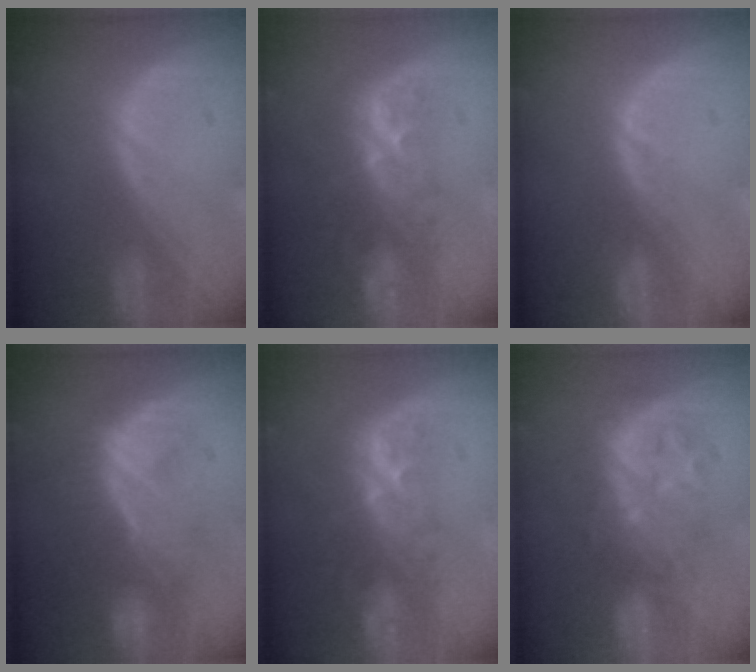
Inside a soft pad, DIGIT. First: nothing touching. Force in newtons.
{"total": 8.7, "press": 7.2, "slide": 5.0}
{"total": 1.3, "press": 1.3, "slide": 0.2}
{"total": 8.1, "press": 8.0, "slide": 1.2}
{"total": 8.7, "press": 7.2, "slide": 5.0}
{"total": 8.4, "press": 7.5, "slide": 3.7}